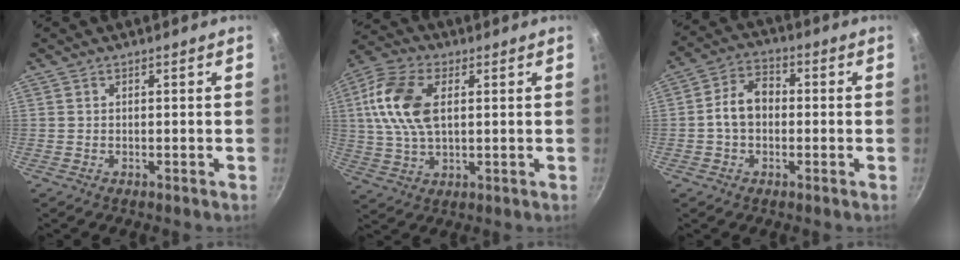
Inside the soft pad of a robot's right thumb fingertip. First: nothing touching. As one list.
[{"total": 13.5, "force": [2.7, 7.7, 10.7], "torque": [-0.203, 0.008, 0.043]}, {"total": 7.5, "force": [-0.5, 5.5, 5.1], "torque": [-0.069, 0.027, -0.020]}]